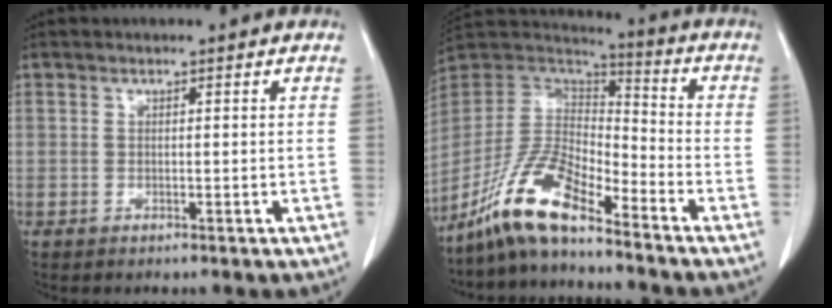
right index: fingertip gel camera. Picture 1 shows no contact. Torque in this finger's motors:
{"motor_torque": [0.02, -0.18, 0.01, -0.05]}